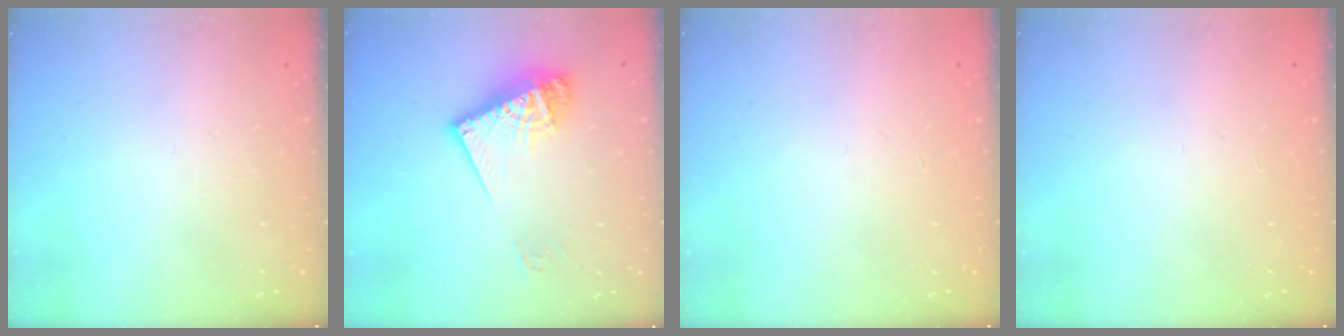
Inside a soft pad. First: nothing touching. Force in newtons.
{"total": 14.3, "press": 14.1, "slide": 1.7}
{"total": 0.0}
{"total": 0.0}